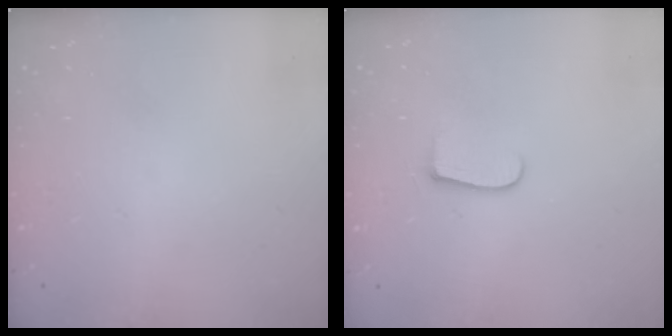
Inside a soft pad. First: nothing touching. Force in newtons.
{"total": 6.9, "press": 6.9, "slide": 0.7}